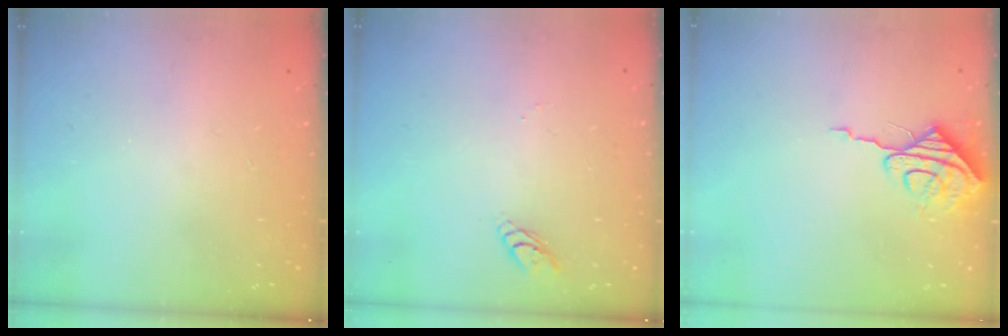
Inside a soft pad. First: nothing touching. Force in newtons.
{"total": 4.0, "press": 4.0, "slide": 0.3}
{"total": 7.9, "press": 7.9, "slide": 0.6}